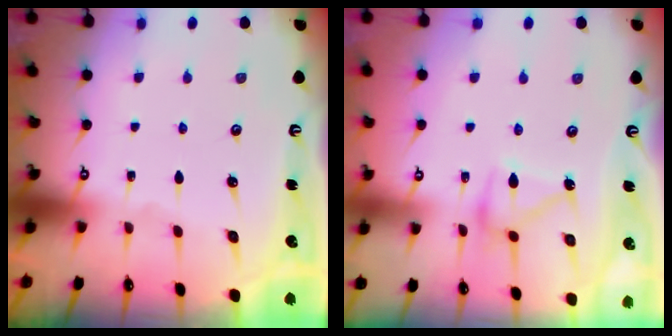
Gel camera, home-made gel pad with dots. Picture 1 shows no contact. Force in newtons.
{"total": 12.9, "press": 12.9, "slide": 0.4}